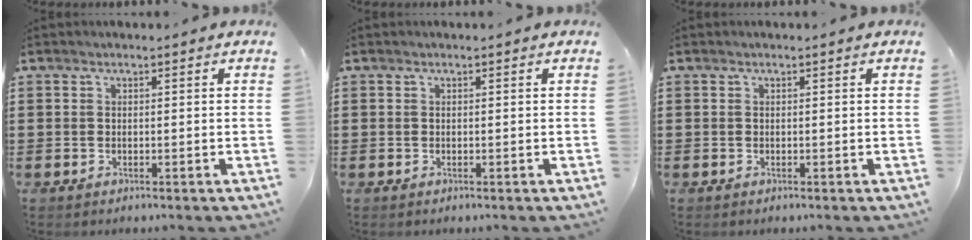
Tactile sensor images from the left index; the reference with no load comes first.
{"total": 0.0}
{"total": 0.0}